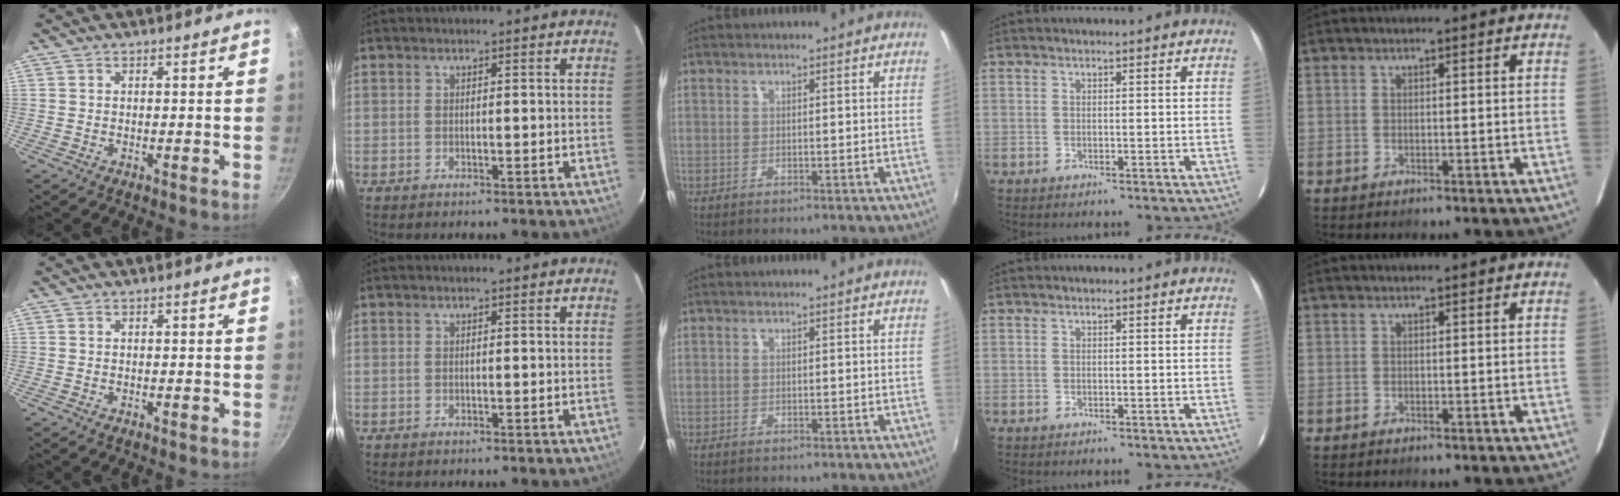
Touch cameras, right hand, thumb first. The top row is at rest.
{}